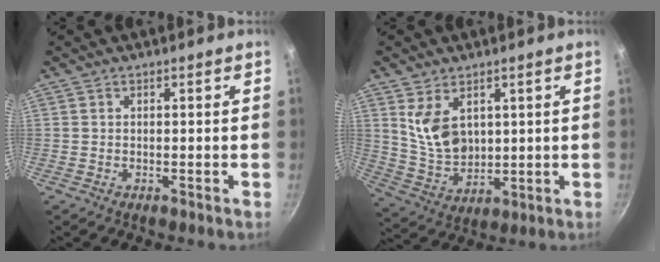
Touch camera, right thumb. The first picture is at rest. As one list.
[{"total": 9.9, "force": [3.6, 6.4, 6.6], "torque": [-0.105, -0.034, 0.086]}]